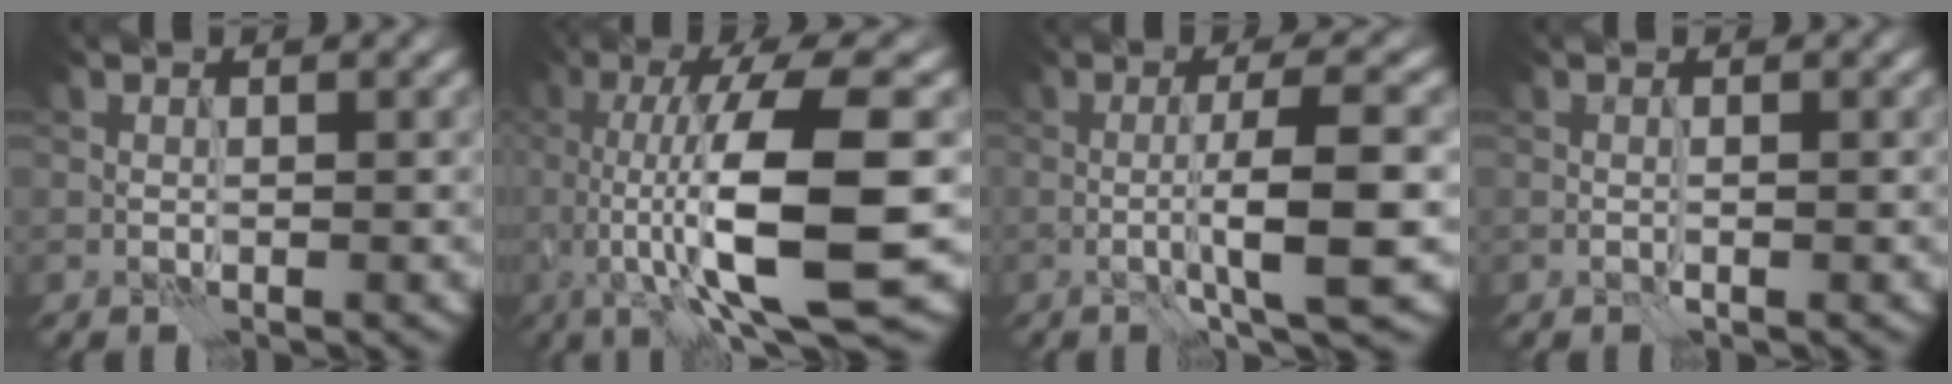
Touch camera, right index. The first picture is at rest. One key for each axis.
{"total": 12.3, "fx": -1.4, "fy": 3.6, "fz": 11.7, "tx": -0.185, "ty": -0.004, "tz": -0.026}
{"total": 6.3, "fx": -0.8, "fy": 1.1, "fz": 6.1, "tx": -0.091, "ty": 0.001, "tz": -0.014}
{"total": 0.0}